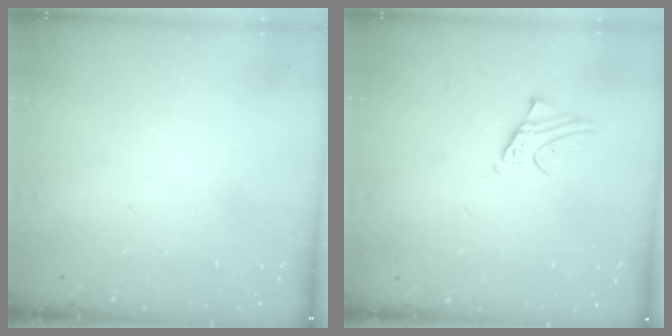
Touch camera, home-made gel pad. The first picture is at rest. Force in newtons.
{"total": 1.8, "press": 1.8, "slide": 0.4}